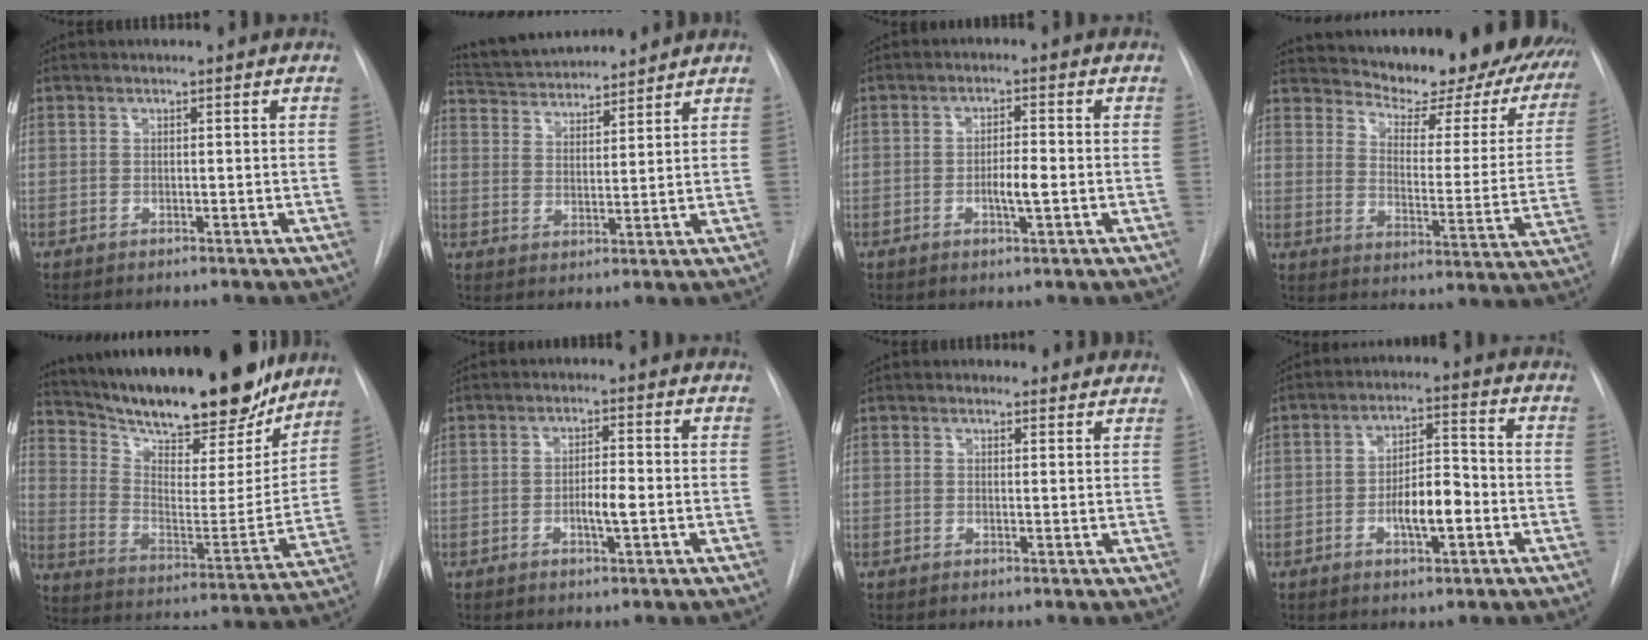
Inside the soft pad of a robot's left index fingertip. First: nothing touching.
{"total": 12.2, "force": [11.6, 1.8, 3.5], "torque": [-0.065, 0.018, 0.191]}
{"total": 3.5, "force": [-1.4, 0.5, 3.2], "torque": [-0.055, -0.007, -0.022]}
{"total": 24.6, "force": [21.6, 7.0, 9.5], "torque": [-0.137, -0.076, 0.255]}
{"total": 28.0, "force": [23.5, 7.1, 13.4], "torque": [-0.230, -0.034, 0.336]}
{"total": 3.3, "force": [-1.3, 0.5, 3.0], "torque": [-0.050, -0.006, -0.021]}
{"total": 2.6, "force": [2.3, 1.1, -0.2], "torque": [0.006, -0.009, 0.011]}
{"total": 7.1, "force": [-2.6, 2.2, 6.3], "torque": [-0.111, 0.005, -0.043]}